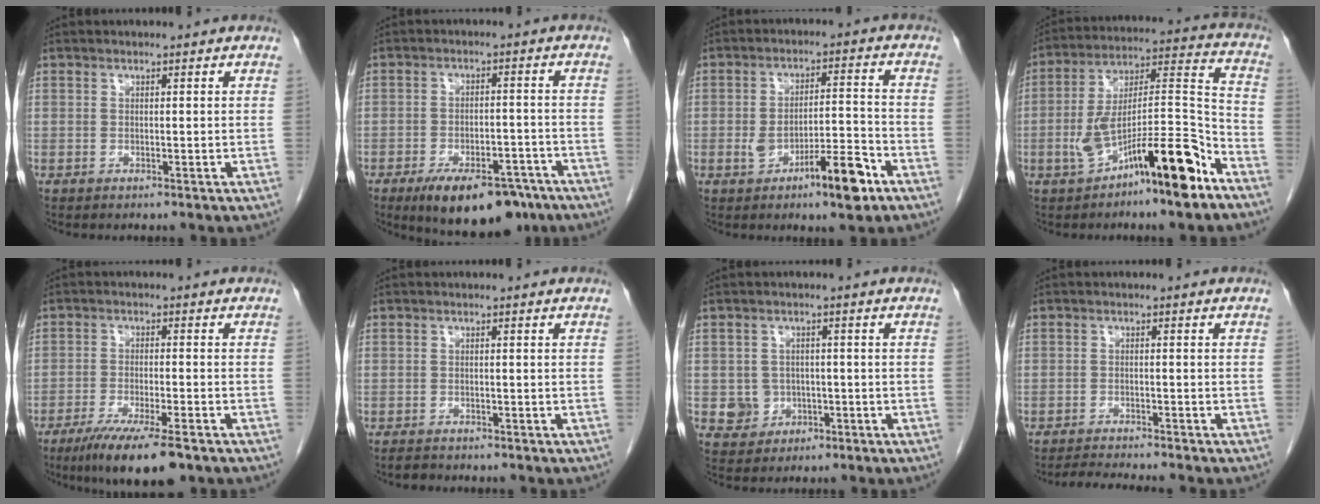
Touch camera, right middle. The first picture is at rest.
{"total": 12.7, "force": [-9.1, 5.0, 7.4], "torque": [-0.103, 0.001, -0.136]}
{"total": 9.0, "force": [-4.4, 1.8, 7.6], "torque": [-0.121, 0.010, -0.063]}
{"total": 16.4, "force": [-8.7, 2.5, 13.7], "torque": [-0.237, 0.016, -0.138]}
{"total": 10.4, "force": [-7.1, 1.2, 7.5], "torque": [-0.123, -0.024, -0.111]}
{"total": 1.4, "force": [-1.3, 0.4, 0.3], "torque": [-0.013, -0.005, -0.020]}
{"total": 3.9, "force": [-0.8, 3.8, 0.6], "torque": [0.001, 0.010, -0.005]}
{"total": 4.3, "force": [-4.1, -0.7, 1.3], "torque": [-0.024, -0.019, -0.067]}